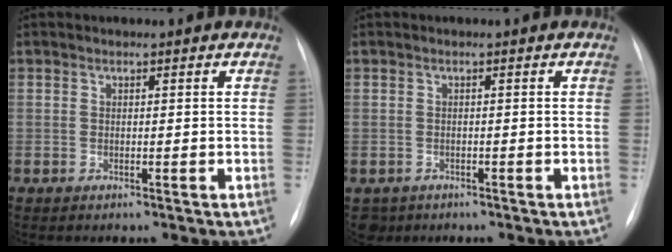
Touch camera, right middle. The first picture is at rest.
{"total": 2.6, "force": [-1.7, 2.0, 0.2], "torque": [0.000, 0.002, -0.025]}